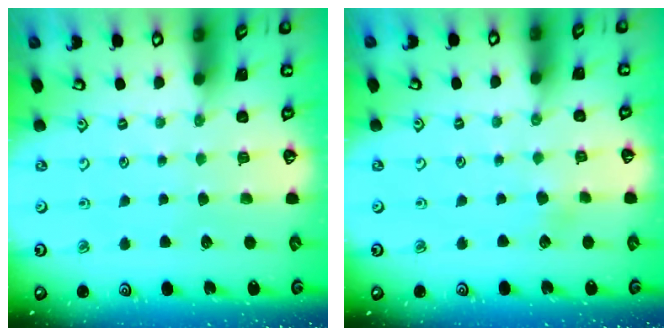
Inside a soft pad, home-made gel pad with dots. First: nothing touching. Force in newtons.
{"total": 2.5, "press": 2.5, "slide": 0.2}